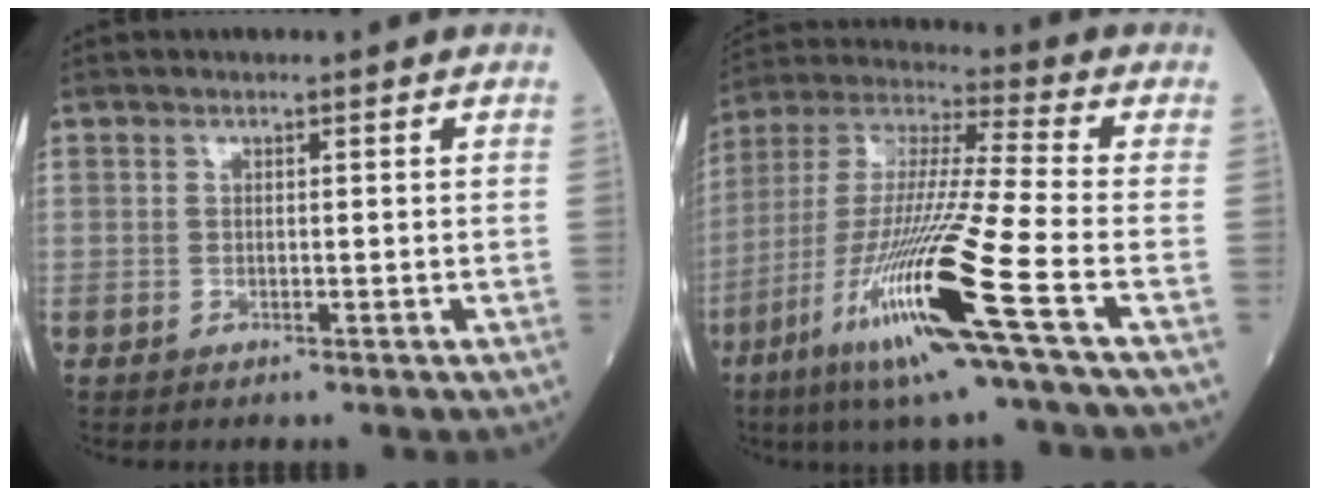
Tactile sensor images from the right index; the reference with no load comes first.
{"total": 19.9, "force": [-8.5, -0.9, 18.0], "torque": [-0.387, -0.043, -0.169]}